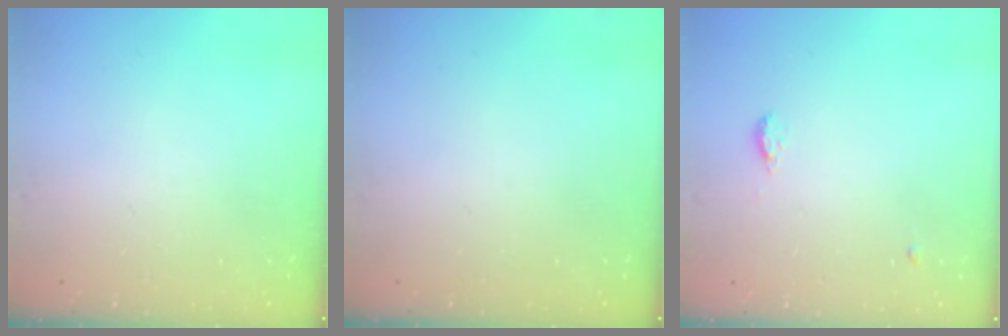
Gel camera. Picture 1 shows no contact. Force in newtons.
{"total": 0.0}
{"total": 8.1, "press": 5.6, "slide": 5.8}